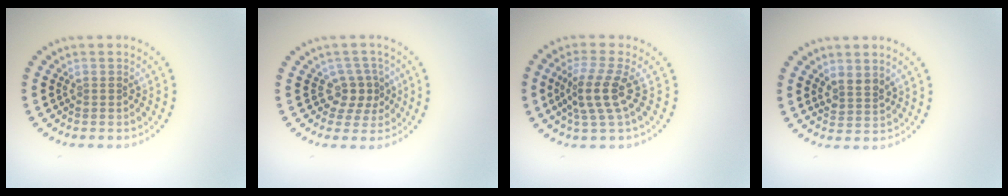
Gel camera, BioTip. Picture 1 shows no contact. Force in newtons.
{"total": 2.5, "press": 2.0, "slide": 1.5}
{"total": 3.5, "press": 2.8, "slide": 2.1}
{"total": 1.8, "press": 1.5, "slide": 1.0}